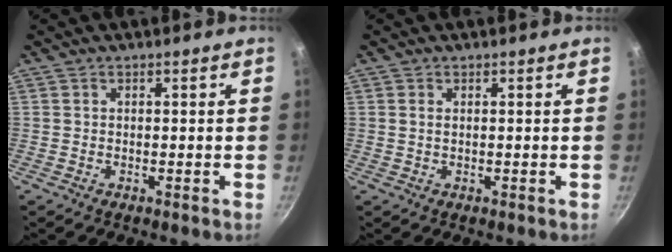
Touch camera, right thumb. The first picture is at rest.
{"total": 0.9, "force": [0.3, 0.5, 0.8], "torque": [-0.015, 0.000, 0.004]}